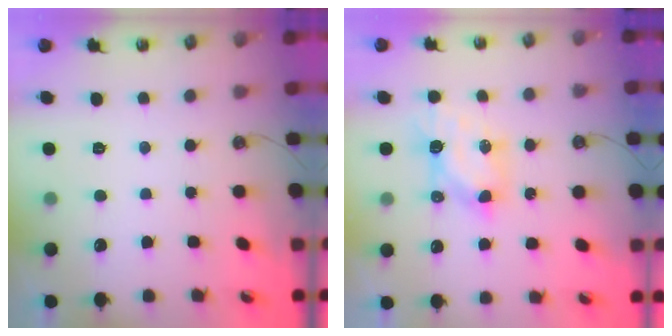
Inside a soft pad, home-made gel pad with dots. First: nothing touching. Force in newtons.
{"total": 6.4, "press": 6.4, "slide": 0.2}